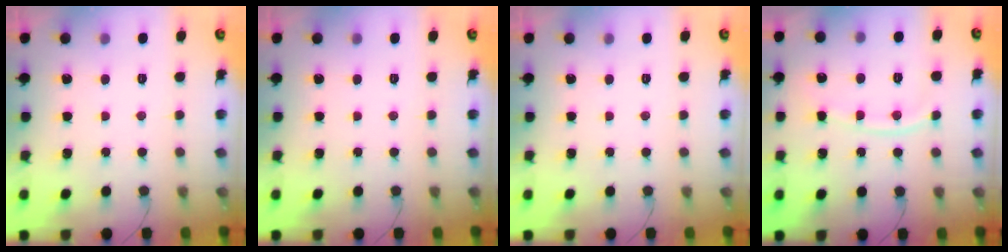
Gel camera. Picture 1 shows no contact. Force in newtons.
{"total": 0.0}
{"total": 0.0}
{"total": 9.6, "press": 9.6, "slide": 1.2}